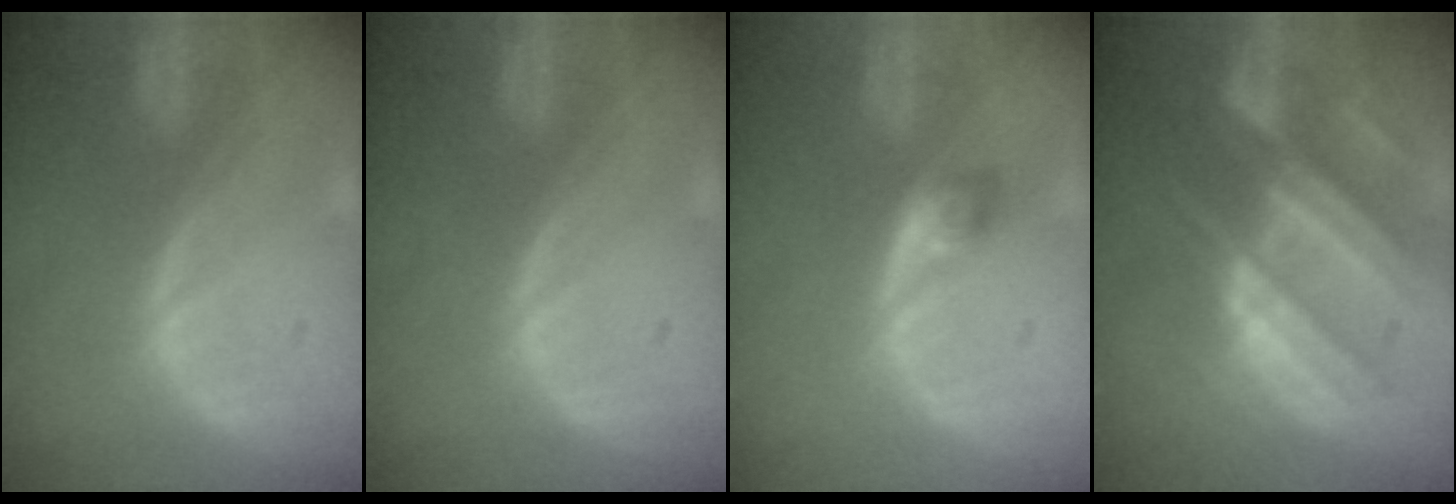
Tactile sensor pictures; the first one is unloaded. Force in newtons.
{"total": 0.0}
{"total": 2.5, "press": 2.3, "slide": 1.0}
{"total": 10.4, "press": 9.2, "slide": 4.8}